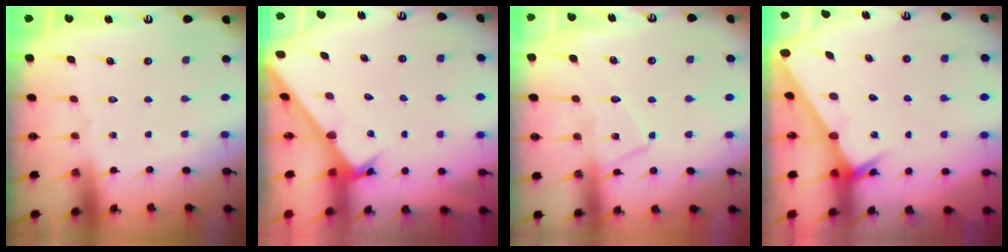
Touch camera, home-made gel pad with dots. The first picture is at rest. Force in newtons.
{"total": 2.6, "press": 2.6, "slide": 0.3}
{"total": 11.2, "press": 11.2, "slide": 0.8}
{"total": 2.3, "press": 2.3, "slide": 0.1}